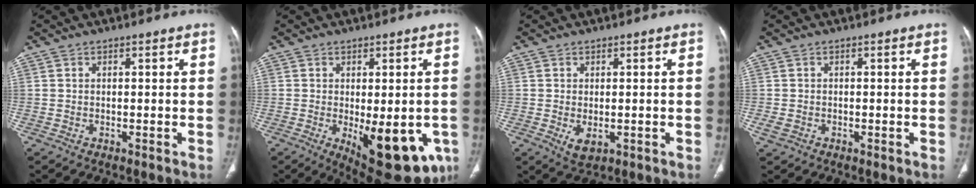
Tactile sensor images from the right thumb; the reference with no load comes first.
{"total": 16.0, "force": [-4.9, 6.9, 13.6], "torque": [-0.137, -0.015, -0.046]}
{"total": 3.2, "force": [-0.7, 1.8, 2.5], "torque": [-0.041, -0.007, -0.001]}
{"total": 1.7, "force": [-0.4, 1.3, 1.0], "torque": [-0.024, 0.001, -0.007]}